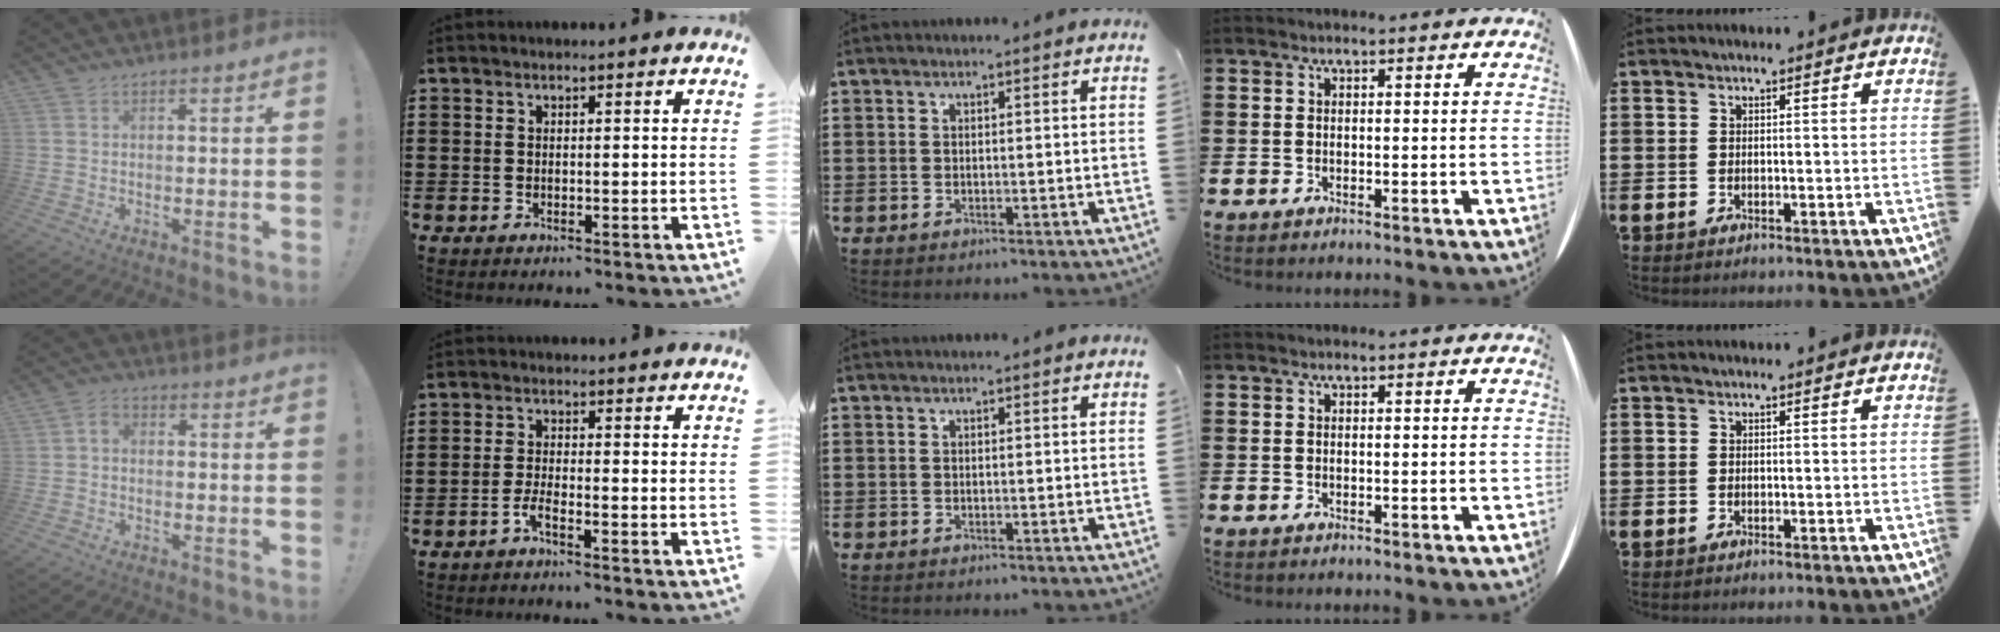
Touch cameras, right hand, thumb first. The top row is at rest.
{"thumb": {"total": 2.3, "force": [-0.9, 1.7, 1.4], "torque": [-0.032, 0.011, -0.014]}, "index": {"total": 2.3, "force": [-1.8, -0.1, 1.5], "torque": [-0.034, -0.002, -0.035]}}